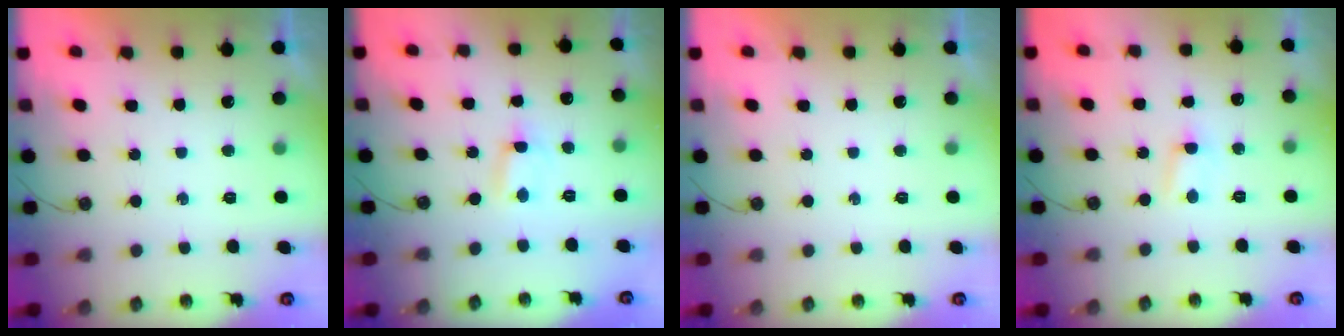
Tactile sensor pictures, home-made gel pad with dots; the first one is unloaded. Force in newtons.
{"total": 0.6, "press": 0.4, "slide": 0.4}
{"total": 0.0}
{"total": 2.8, "press": 2.8, "slide": 0.3}